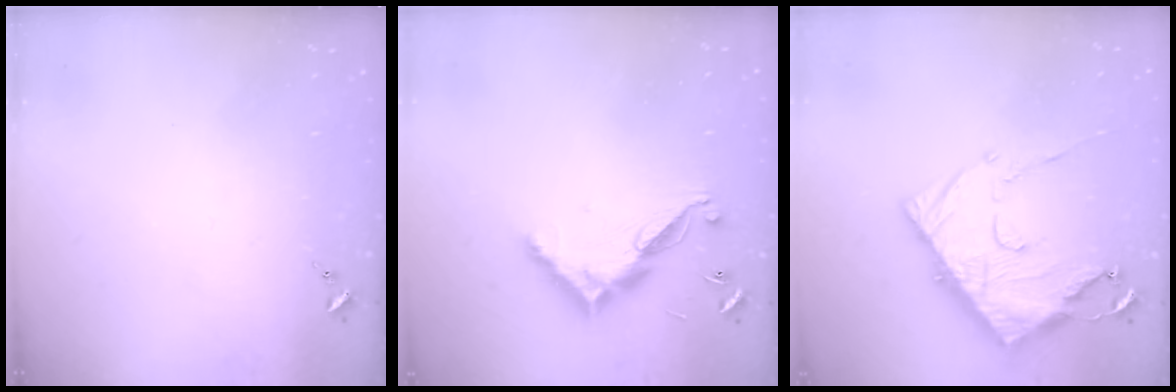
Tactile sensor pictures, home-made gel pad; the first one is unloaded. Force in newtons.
{"total": 12.2, "press": 12.1, "slide": 0.3}
{"total": 20.8, "press": 20.7, "slide": 2.0}